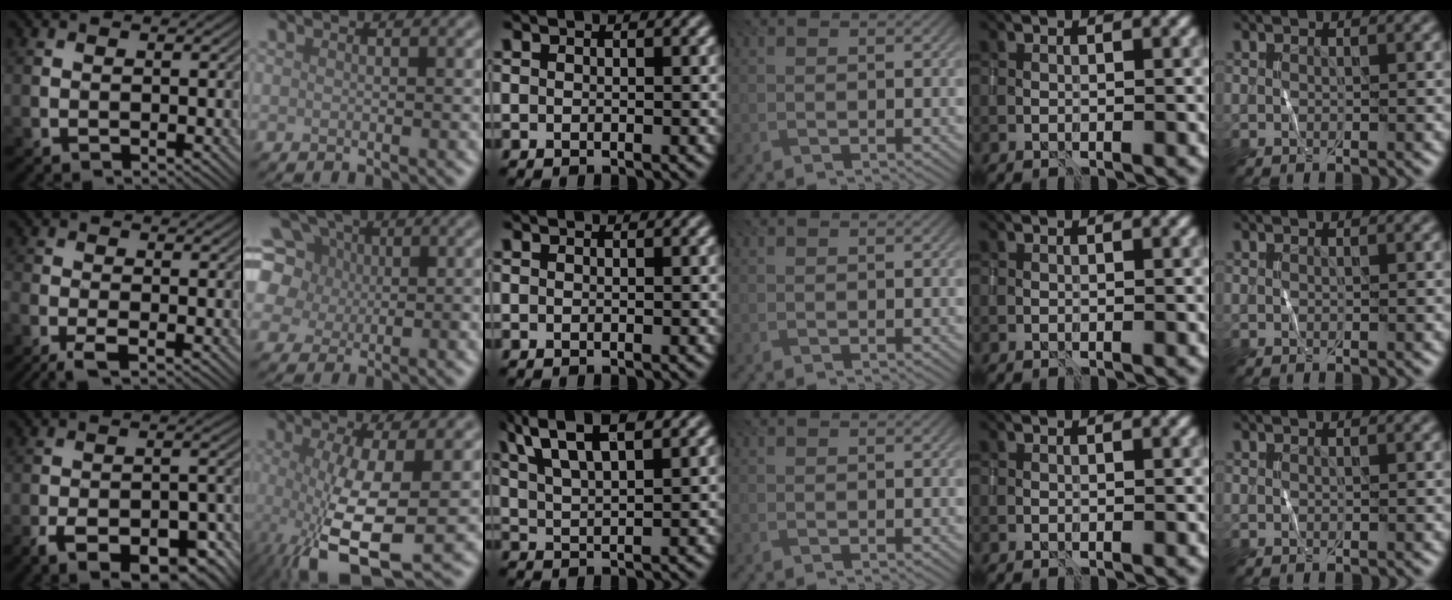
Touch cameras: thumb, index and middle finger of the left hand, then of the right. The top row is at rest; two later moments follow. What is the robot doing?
{"motion": "wrap", "object": "sponge"}